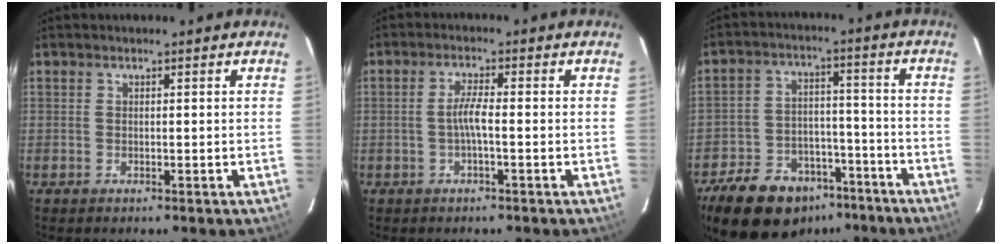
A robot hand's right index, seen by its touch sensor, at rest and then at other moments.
{"total": 2.9, "force": [-0.8, 0.1, 2.8], "torque": [-0.057, 0.004, -0.016]}
{"total": 18.5, "force": [-12.8, 10.7, 8.0], "torque": [-0.188, 0.026, -0.183]}